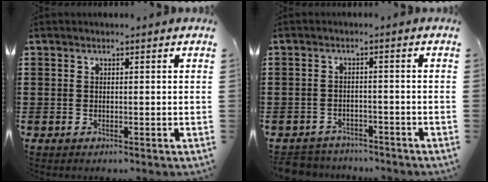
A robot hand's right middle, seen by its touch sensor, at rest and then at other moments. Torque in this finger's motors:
{"motor_torque": [-0.16, -0.08, 0.00, 0.00]}